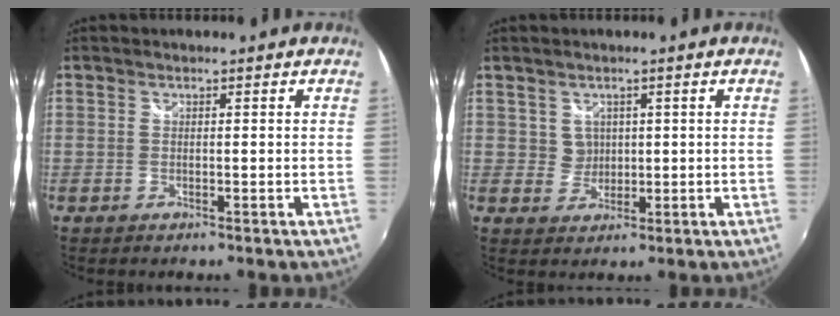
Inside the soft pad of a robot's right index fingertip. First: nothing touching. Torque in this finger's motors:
{"motor_torque": [-1.04, 1.04, 0.00, 0.00]}